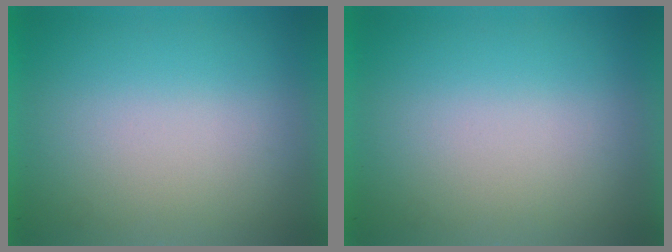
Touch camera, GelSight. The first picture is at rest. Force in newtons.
{"total": 0.0}